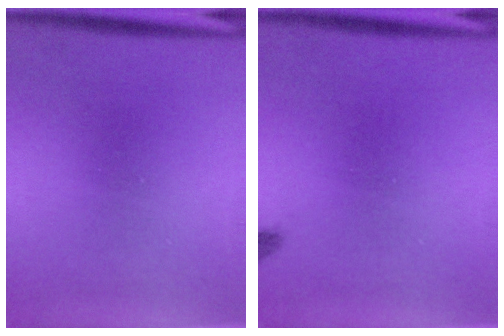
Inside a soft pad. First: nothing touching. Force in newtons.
{"total": 1.1}